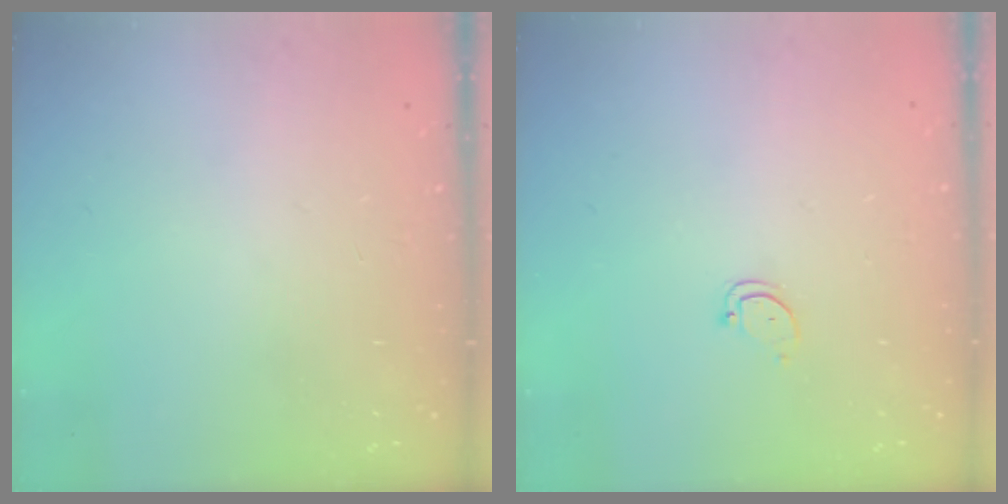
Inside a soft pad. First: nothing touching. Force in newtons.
{"total": 2.9, "press": 2.9, "slide": 0.2}